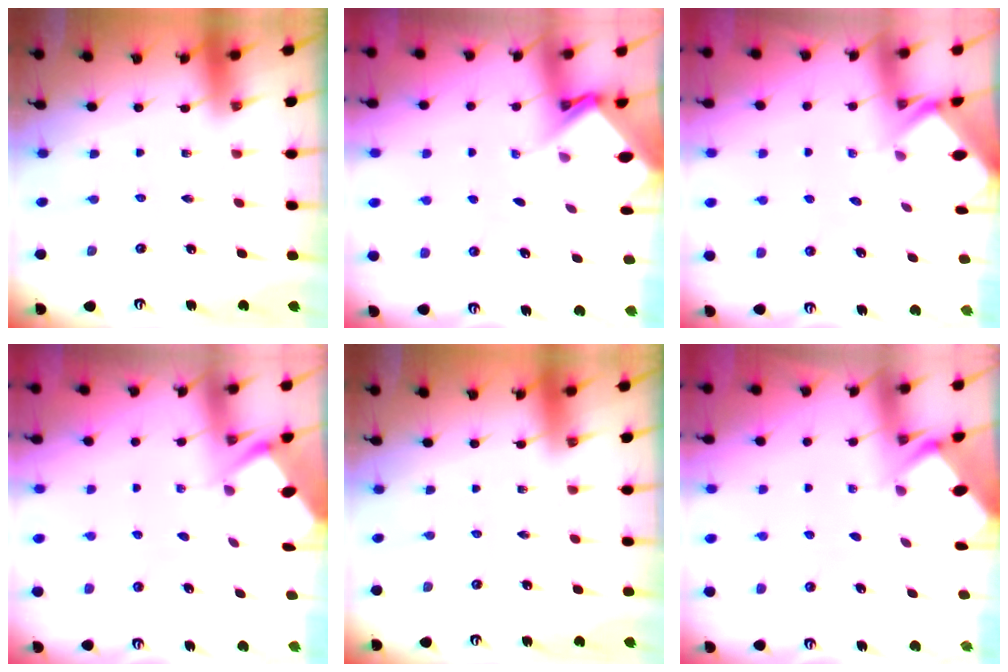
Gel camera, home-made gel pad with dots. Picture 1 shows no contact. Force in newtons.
{"total": 3.7, "press": 3.7, "slide": 0.2}
{"total": 2.8, "press": 2.8, "slide": 0.2}
{"total": 2.7, "press": 2.6, "slide": 0.3}
{"total": 0.0}
{"total": 2.8, "press": 2.8, "slide": 0.2}